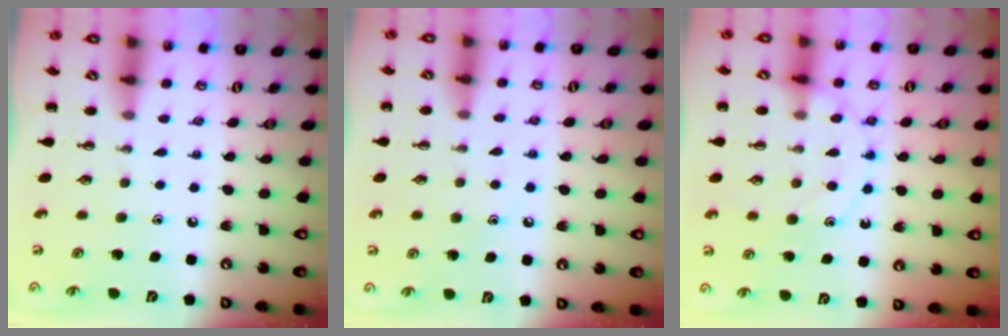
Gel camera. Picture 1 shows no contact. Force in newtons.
{"total": 8.0, "press": 7.8, "slide": 1.8}
{"total": 12.5, "press": 12.5, "slide": 0.9}